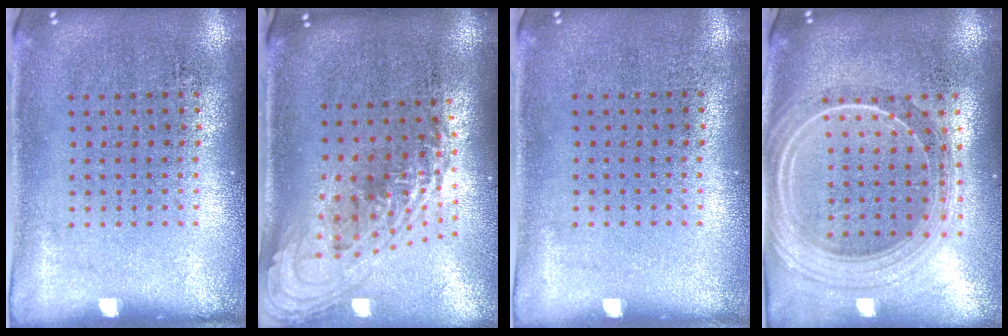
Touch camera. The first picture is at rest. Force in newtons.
{"total": 2.2, "press": 1.6, "slide": 1.5}
{"total": 0.0}
{"total": 2.4, "press": 2.0, "slide": 1.2}